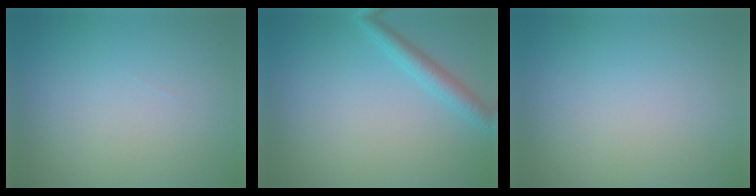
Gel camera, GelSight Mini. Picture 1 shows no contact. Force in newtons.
{"total": 2.2, "press": 2.2, "slide": 0.2}
{"total": 0.0}